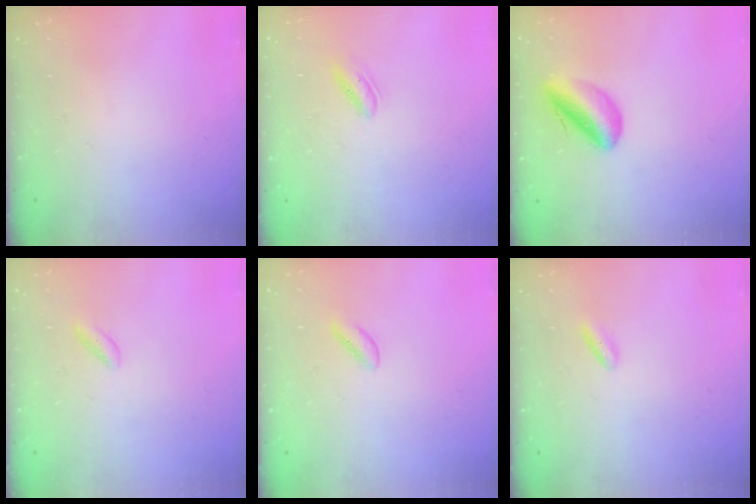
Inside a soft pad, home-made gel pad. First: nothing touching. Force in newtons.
{"total": 1.3, "press": 1.1, "slide": 0.6}
{"total": 8.7, "press": 8.5, "slide": 2.1}
{"total": 0.7, "press": 0.5, "slide": 0.6}
{"total": 1.1, "press": 1.0, "slide": 0.5}
{"total": 2.0, "press": 1.9, "slide": 0.6}